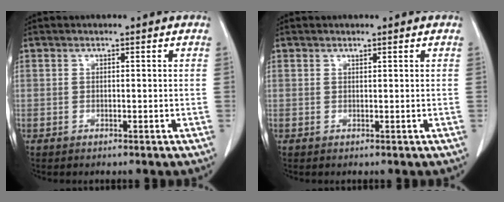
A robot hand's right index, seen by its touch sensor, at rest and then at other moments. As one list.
[{"total": 0.0}]